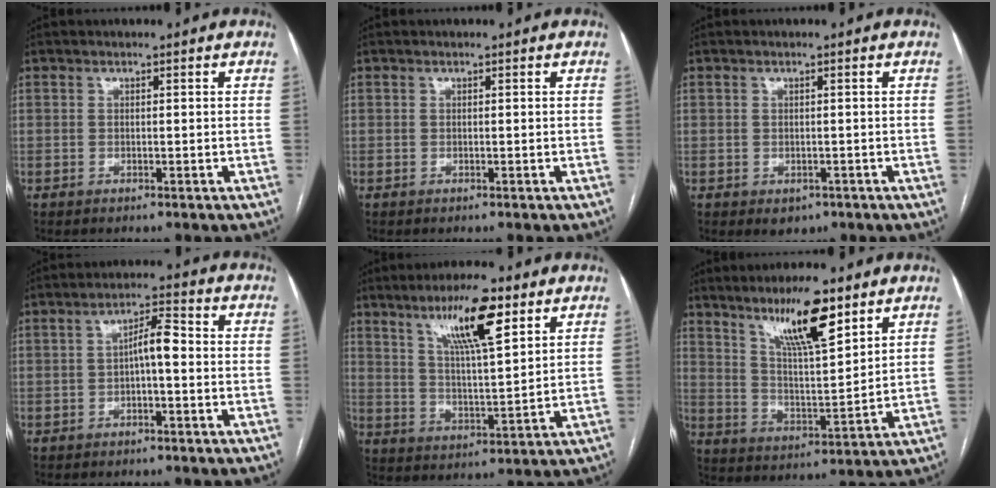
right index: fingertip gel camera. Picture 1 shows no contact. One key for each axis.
{"total": 0.0}
{"total": 2.1, "fx": -0.9, "fy": 1.7, "fz": 0.8, "tx": -0.005, "ty": 0.000, "tz": -0.002}
{"total": 4.3, "fx": -0.4, "fy": 1.0, "fz": 4.1, "tx": -0.068, "ty": 0.016, "tz": -0.006}
{"total": 11.4, "fx": 6.8, "fy": 1.5, "fz": 9.1, "tx": -0.161, "ty": 0.003, "tz": 0.116}
{"total": 11.7, "fx": 7.8, "fy": 1.6, "fz": 8.6, "tx": -0.152, "ty": -0.003, "tz": 0.141}